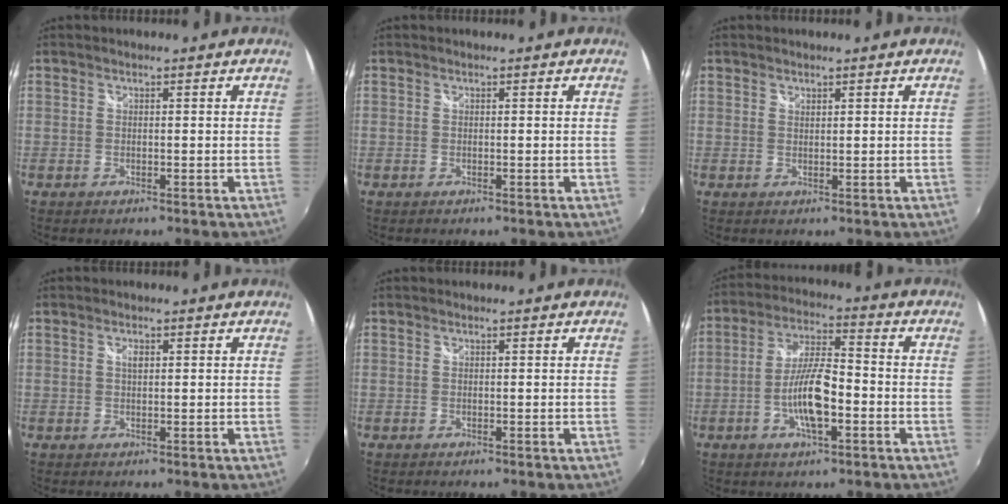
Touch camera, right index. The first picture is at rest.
{"total": 0.0}
{"total": 0.7, "force": [0.7, 0.3, 0.1], "torque": [-0.001, 0.000, 0.012]}
{"total": 1.2, "force": [0.4, 0.6, 0.9], "torque": [-0.017, 0.002, 0.005]}
{"total": 0.0}
{"total": 10.3, "force": [-3.2, 3.1, 9.3], "torque": [-0.184, 0.003, -0.060]}